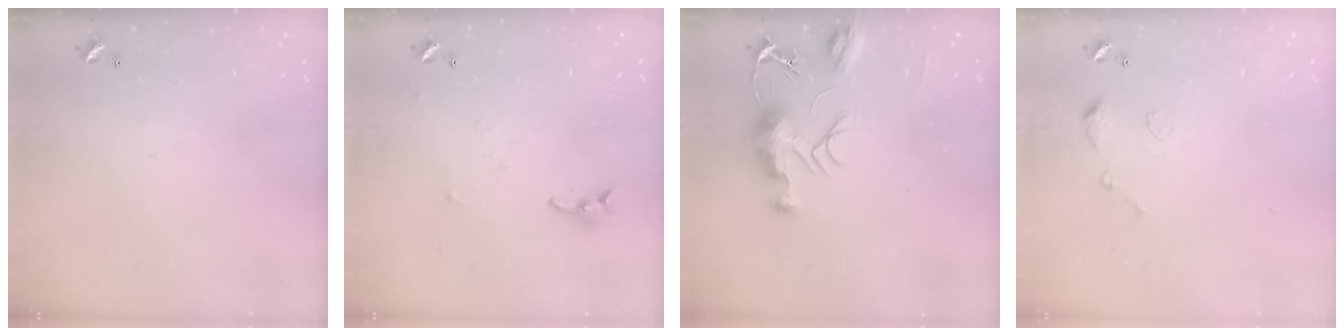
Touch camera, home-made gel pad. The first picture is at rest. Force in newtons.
{"total": 4.7, "press": 4.7, "slide": 0.5}
{"total": 9.7, "press": 9.6, "slide": 0.9}
{"total": 6.4, "press": 6.4, "slide": 0.7}